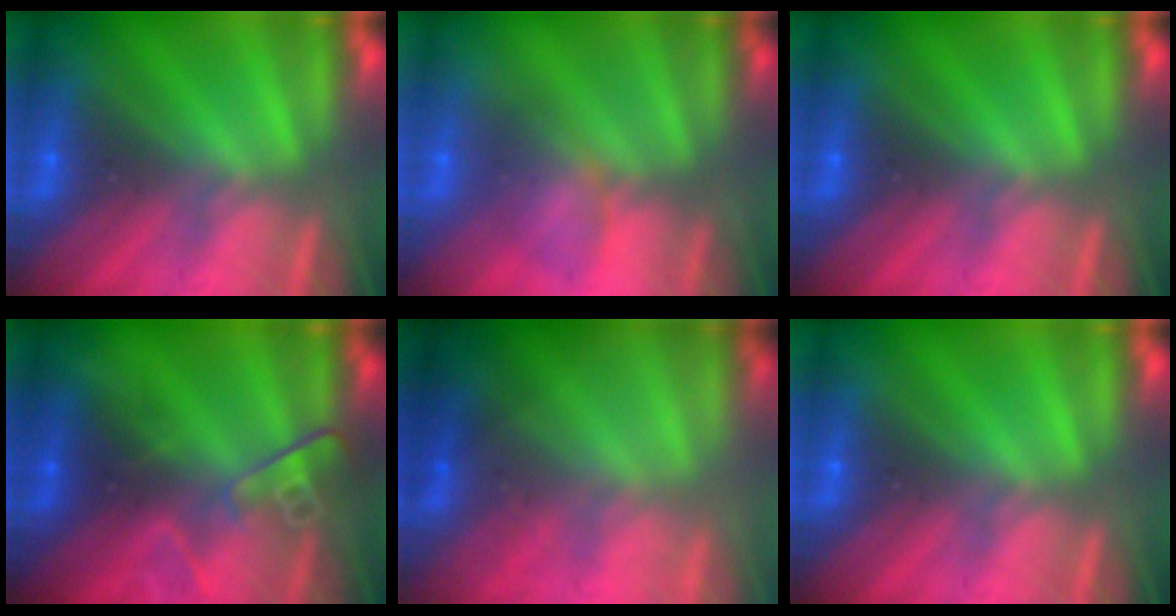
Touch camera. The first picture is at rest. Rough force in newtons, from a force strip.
{"total": 3.5}
{"total": 0.0}
{"total": 2.5}
{"total": 1.1}
{"total": 0.0}